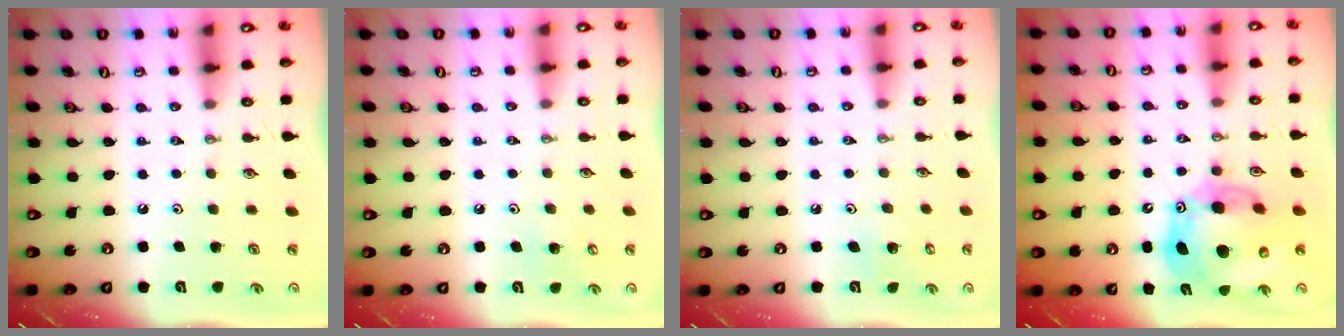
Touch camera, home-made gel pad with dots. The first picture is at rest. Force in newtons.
{"total": 5.1, "press": 5.1, "slide": 0.6}
{"total": 6.1, "press": 6.1, "slide": 0.5}
{"total": 18.0, "press": 17.8, "slide": 2.2}